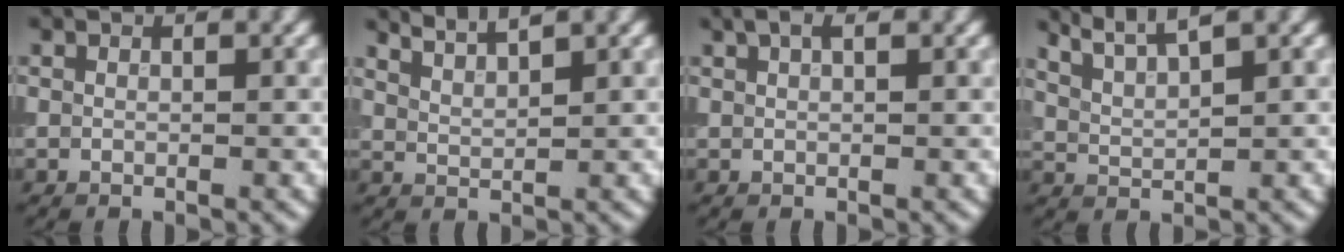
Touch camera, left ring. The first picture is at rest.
{"total": 2.9, "force": [2.7, 0.4, 1.0], "torque": [-0.008, 0.010, 0.042]}
{"total": 1.7, "force": [1.1, 0.5, 1.2], "torque": [-0.018, 0.004, 0.019]}
{"total": 3.8, "force": [3.3, 0.6, 1.9], "torque": [-0.029, 0.011, 0.056]}